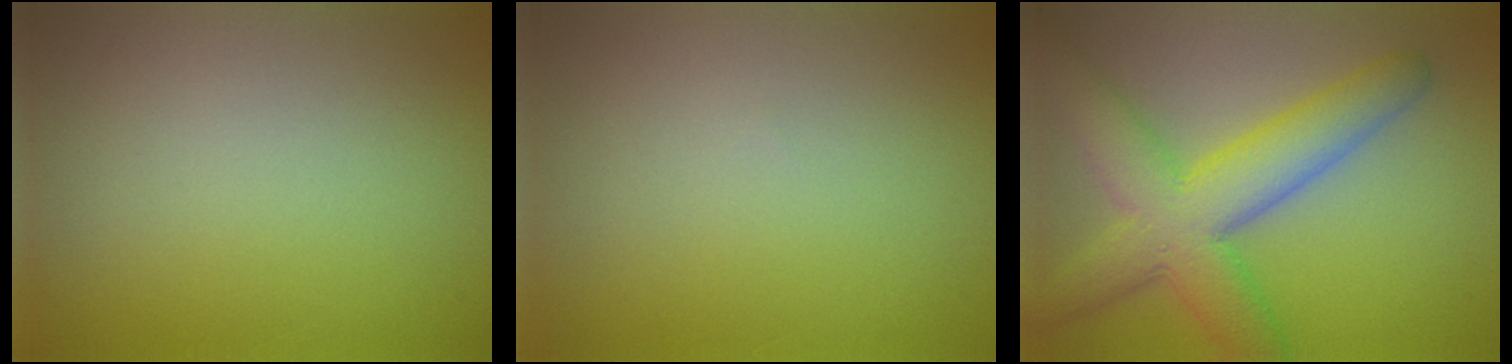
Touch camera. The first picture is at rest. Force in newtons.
{"total": 0.0}
{"total": 8.2, "press": 8.2, "slide": 0.2}